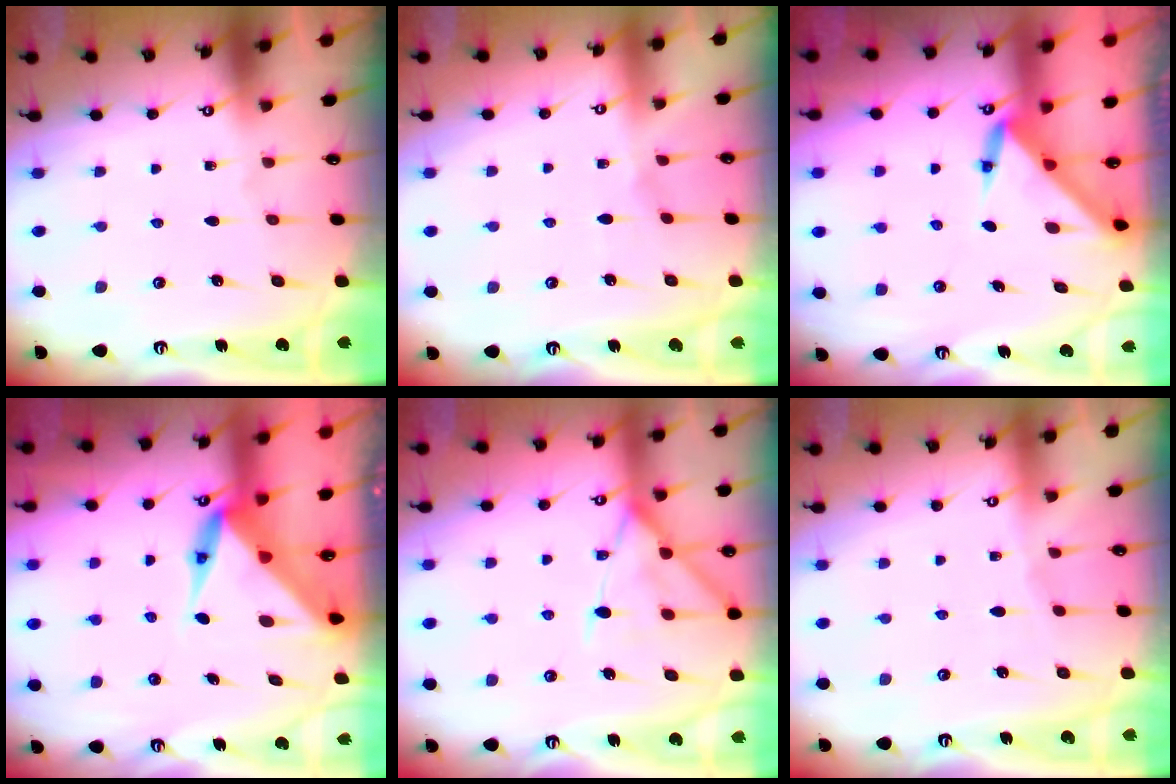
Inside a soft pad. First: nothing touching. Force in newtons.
{"total": 2.8, "press": 2.8, "slide": 0.5}
{"total": 3.0, "press": 3.0, "slide": 0.1}
{"total": 7.4, "press": 7.3, "slide": 1.3}
{"total": 14.4, "press": 14.4, "slide": 1.2}
{"total": 2.4, "press": 2.4, "slide": 0.4}